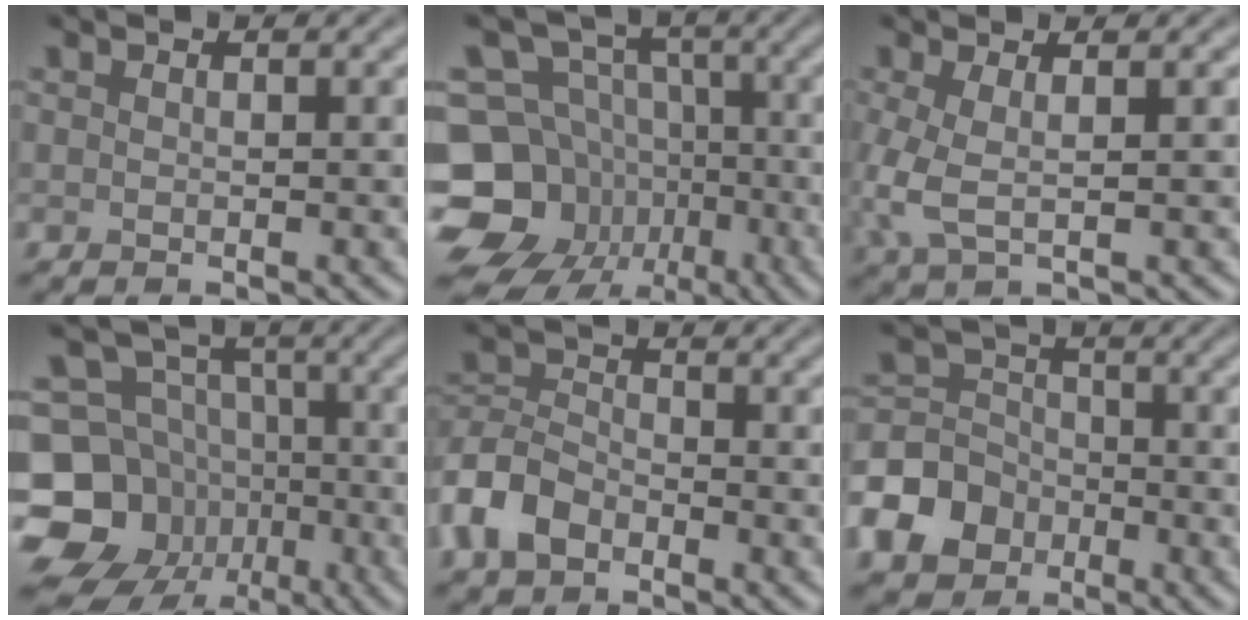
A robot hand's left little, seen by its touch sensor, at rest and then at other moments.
{"total": 14.3, "force": [-6.0, 12.1, 4.9], "torque": [-0.109, -0.019, -0.113]}
{"total": 3.2, "force": [0.0, 1.1, 3.0], "torque": [-0.080, -0.002, -0.004]}
{"total": 12.8, "force": [-5.4, 10.9, 4.2], "torque": [-0.088, -0.011, -0.109]}
{"total": 4.3, "force": [-2.6, 2.6, 2.2], "torque": [-0.048, 0.002, -0.064]}
{"total": 6.9, "force": [-3.5, 5.4, 2.5], "torque": [-0.049, -0.003, -0.089]}